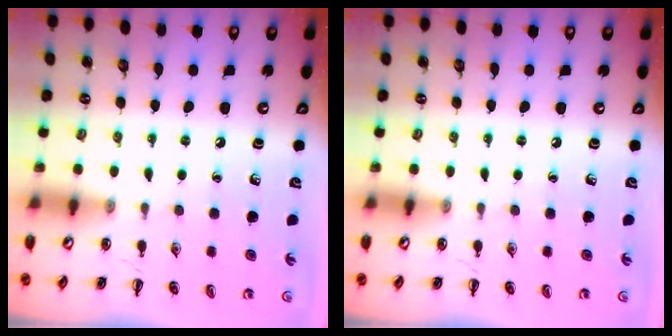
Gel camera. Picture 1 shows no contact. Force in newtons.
{"total": 0.0}